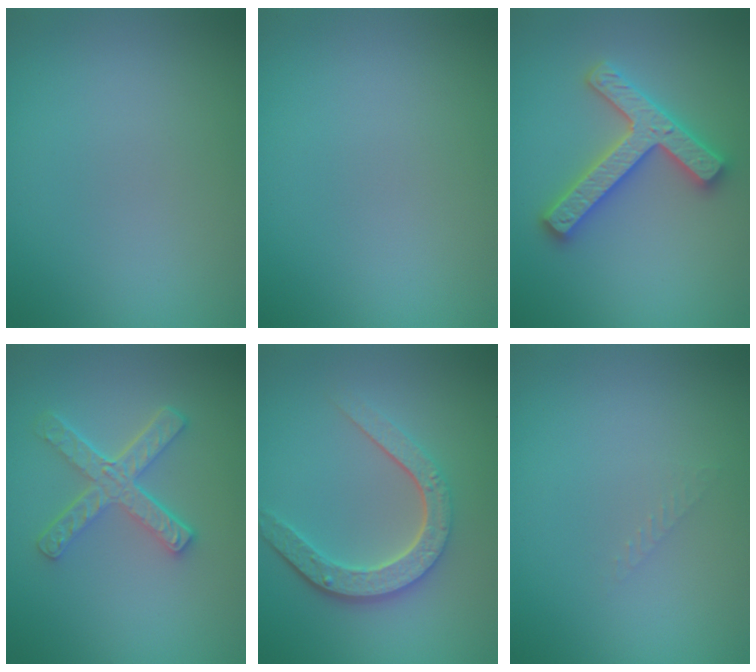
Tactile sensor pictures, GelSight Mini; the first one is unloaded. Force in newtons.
{"total": 0.0}
{"total": 4.5, "press": 4.4, "slide": 0.8}
{"total": 4.5, "press": 3.3, "slide": 3.1}
{"total": 4.8, "press": 3.6, "slide": 3.2}
{"total": 0.8, "press": 0.7, "slide": 0.2}